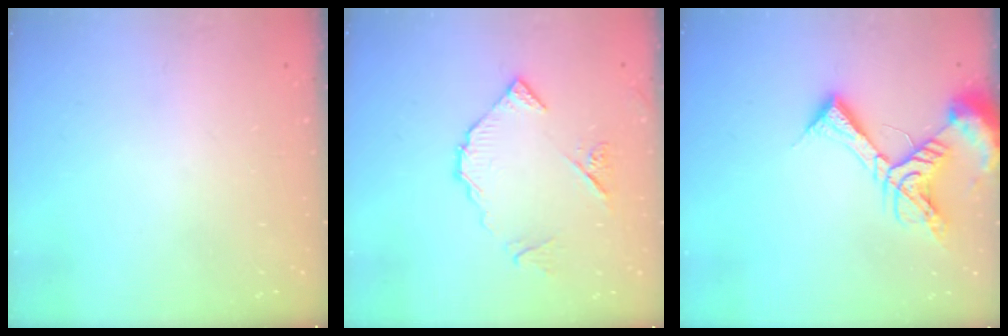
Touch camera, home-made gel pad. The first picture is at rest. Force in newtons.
{"total": 9.8, "press": 9.7, "slide": 1.1}
{"total": 13.0, "press": 12.9, "slide": 1.6}